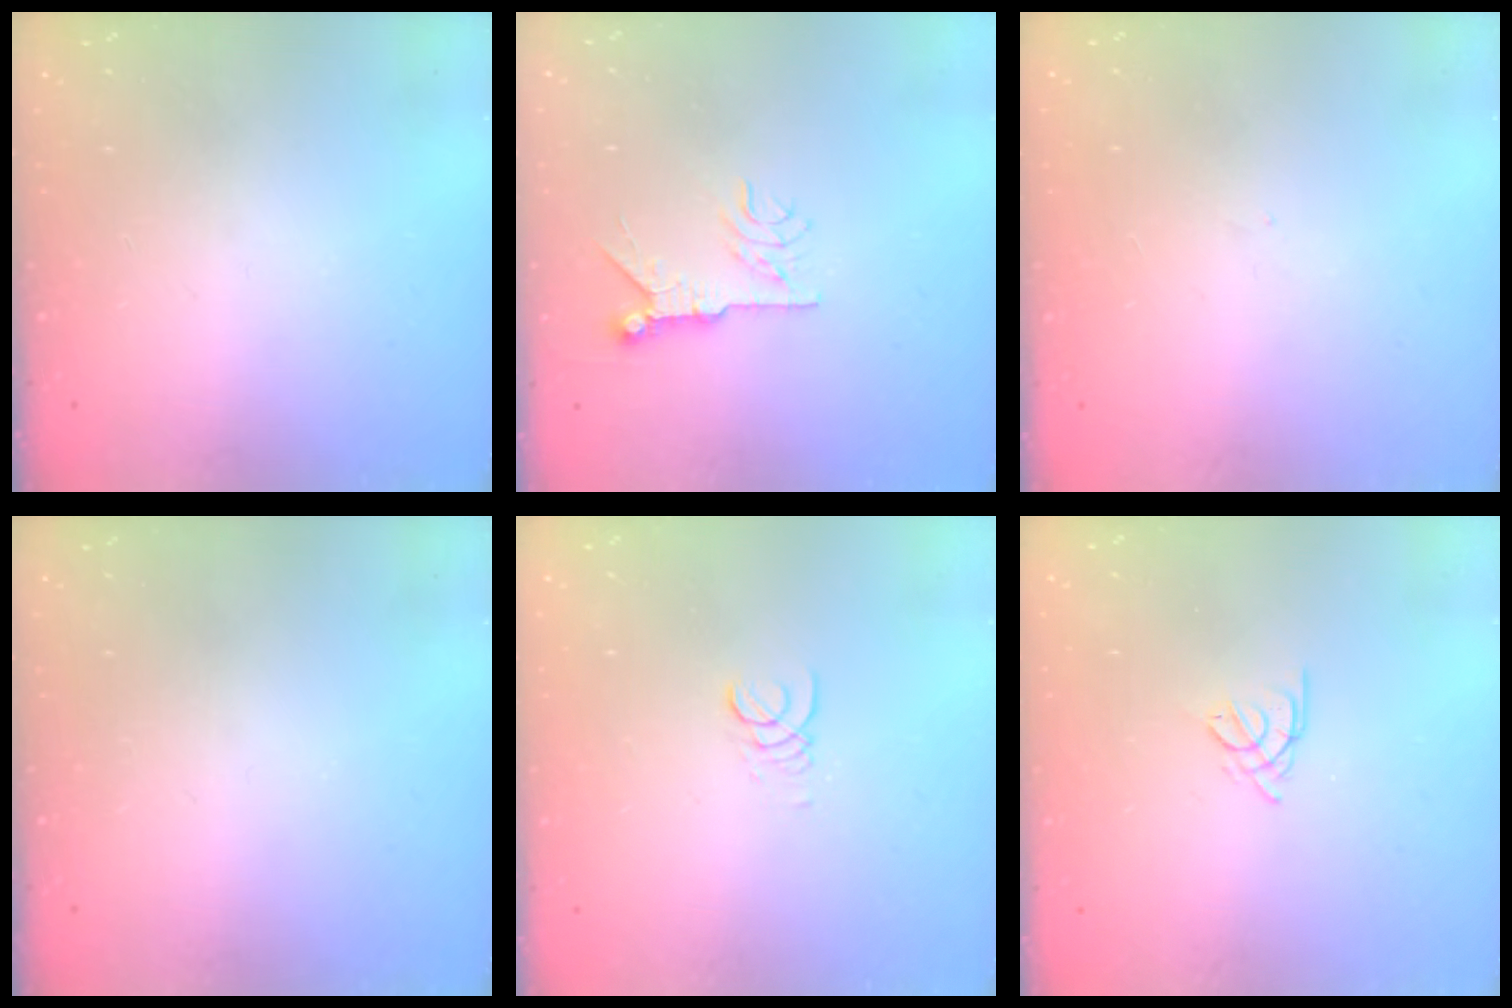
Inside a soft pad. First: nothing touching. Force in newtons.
{"total": 7.3, "press": 7.3, "slide": 0.7}
{"total": 0.0}
{"total": 0.0}
{"total": 1.4, "press": 1.4, "slide": 0.2}
{"total": 3.4, "press": 3.3, "slide": 0.6}